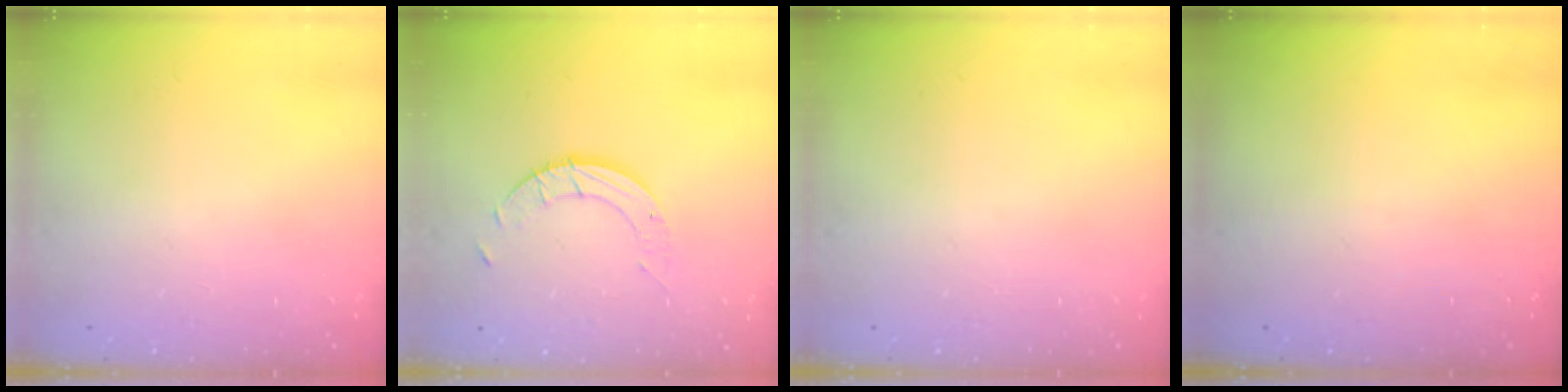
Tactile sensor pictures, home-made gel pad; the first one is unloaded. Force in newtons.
{"total": 5.6, "press": 5.6, "slide": 0.1}
{"total": 0.0}
{"total": 0.0}